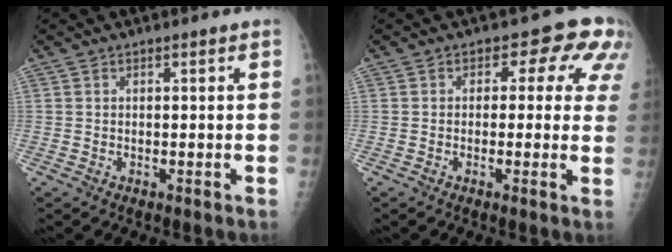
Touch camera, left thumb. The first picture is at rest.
{"total": 8.3, "force": [2.7, 5.1, 5.9], "torque": [-0.015, 0.003, 0.014]}